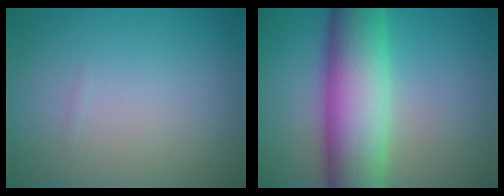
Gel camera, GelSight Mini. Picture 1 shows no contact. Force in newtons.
{"total": 11.6, "press": 11.6, "slide": 0.5}